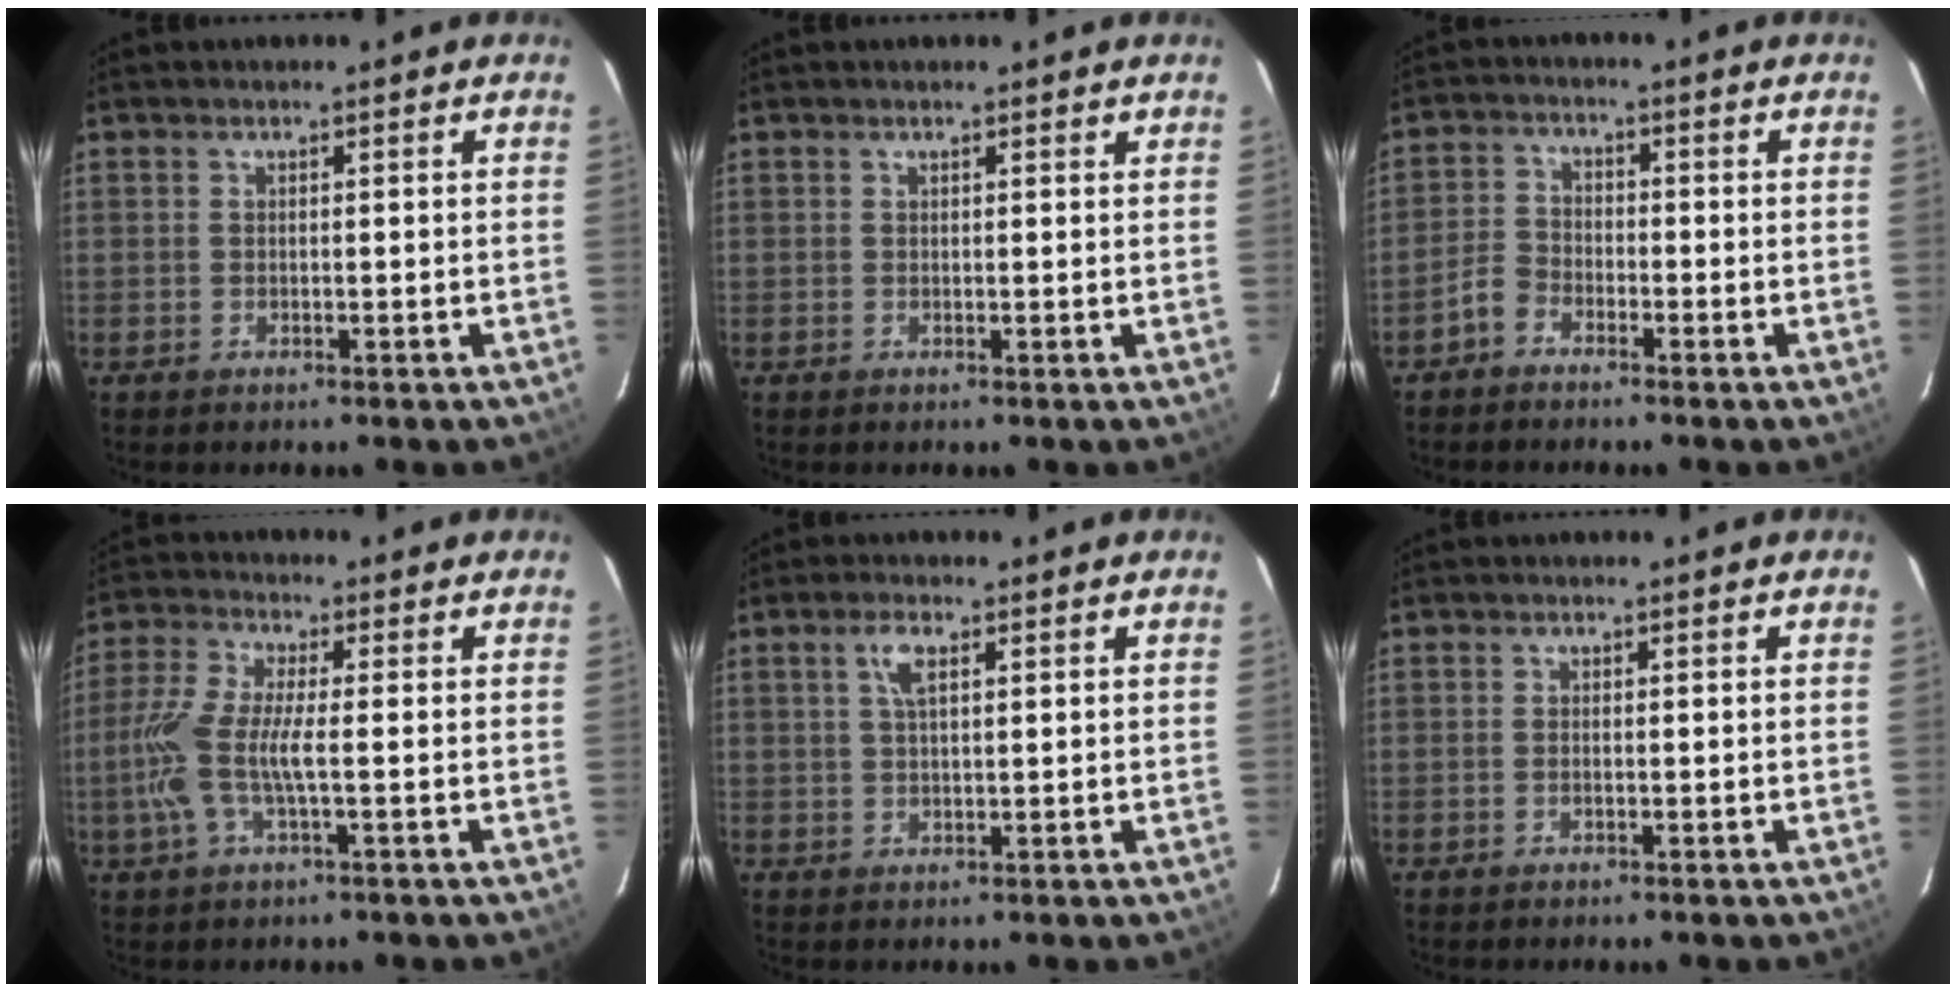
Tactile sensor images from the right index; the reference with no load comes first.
{"total": 1.4, "force": [1.2, 0.5, 0.5], "torque": [-0.010, 0.005, 0.013]}
{"total": 3.4, "force": [-2.6, 2.0, 1.0], "torque": [-0.024, 0.013, -0.053]}
{"total": 9.3, "force": [-1.6, 1.9, 8.9], "torque": [-0.203, 0.001, -0.033]}
{"total": 3.3, "force": [1.3, 1.2, 2.7], "torque": [-0.055, 0.007, 0.026]}
{"total": 0.6, "force": [-0.2, 0.0, 0.6], "torque": [-0.012, 0.001, -0.004]}